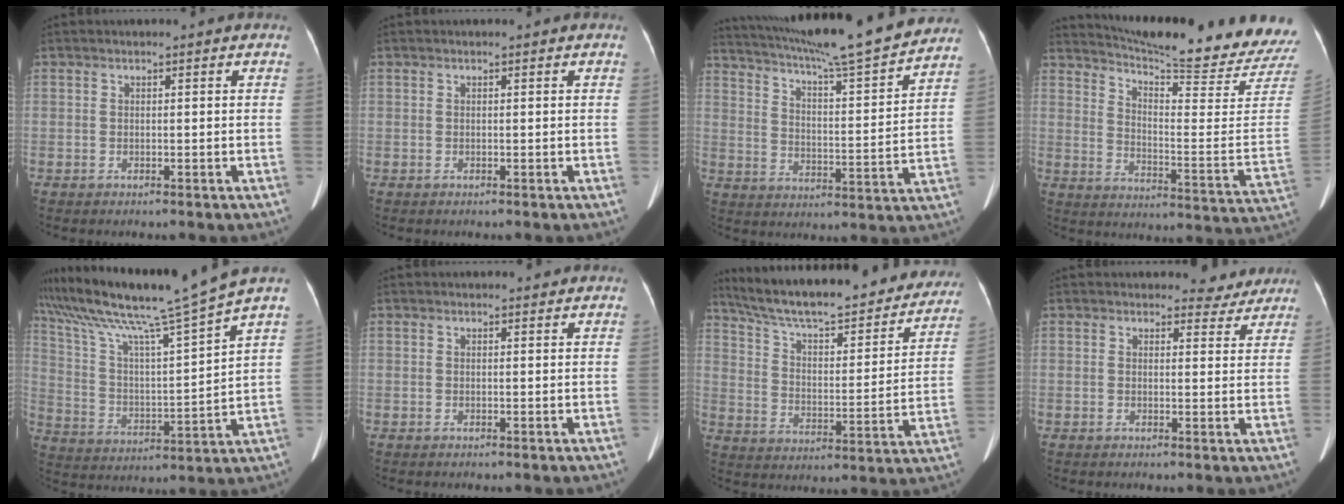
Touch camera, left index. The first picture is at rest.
{"total": 0.0}
{"total": 23.8, "force": [21.0, 0.9, 11.2], "torque": [-0.192, -0.014, 0.298]}
{"total": 23.5, "force": [22.3, -0.3, 7.2], "torque": [-0.118, -0.128, 0.278]}
{"total": 17.4, "force": [14.3, -2.6, 9.6], "torque": [-0.177, -0.015, 0.244]}
{"total": 0.6, "force": [0.6, 0.1, 0.1], "torque": [-0.010, -0.002, 0.007]}
{"total": 30.7, "force": [26.5, 6.4, 14.2], "torque": [-0.229, -0.027, 0.354]}
{"total": 3.7, "force": [3.4, 1.5, -0.1], "torque": [0.009, -0.012, 0.027]}